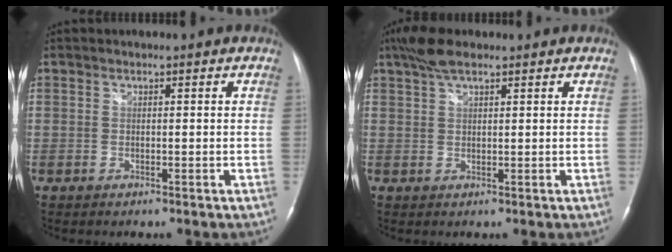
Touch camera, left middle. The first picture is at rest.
{"total": 5.0, "force": [3.6, 1.4, 3.1], "torque": [-0.070, 0.017, 0.069]}